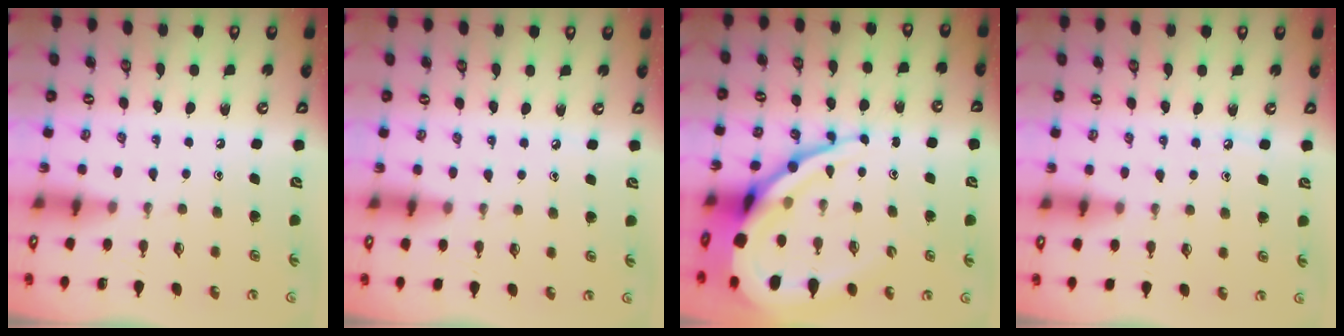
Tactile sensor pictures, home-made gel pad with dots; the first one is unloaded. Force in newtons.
{"total": 2.3, "press": 2.3, "slide": 0.4}
{"total": 19.1, "press": 18.9, "slide": 2.0}
{"total": 4.0, "press": 4.0, "slide": 0.6}